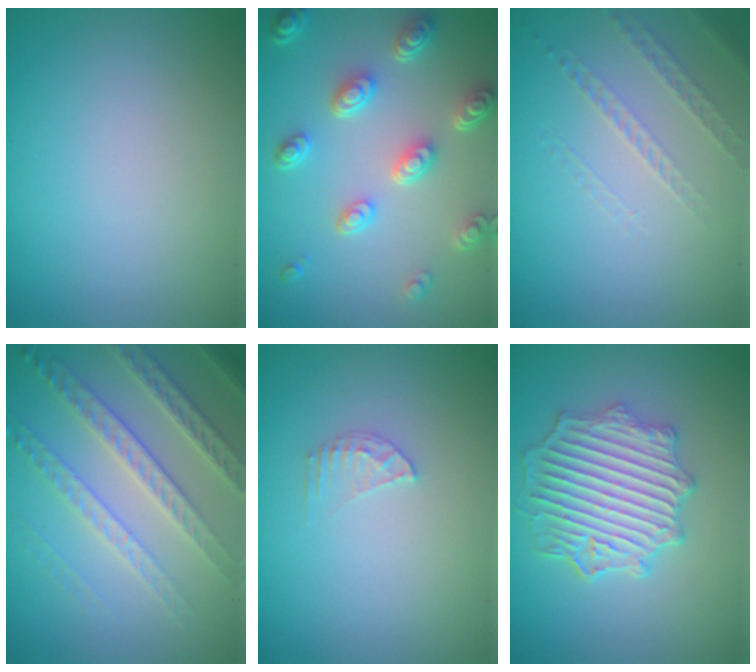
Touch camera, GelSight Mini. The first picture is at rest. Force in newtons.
{"total": 5.2, "press": 3.8, "slide": 3.5}
{"total": 1.3, "press": 0.9, "slide": 0.9}
{"total": 4.7, "press": 4.0, "slide": 2.4}
{"total": 1.3, "press": 1.3, "slide": 0.1}
{"total": 5.2, "press": 4.6, "slide": 2.2}